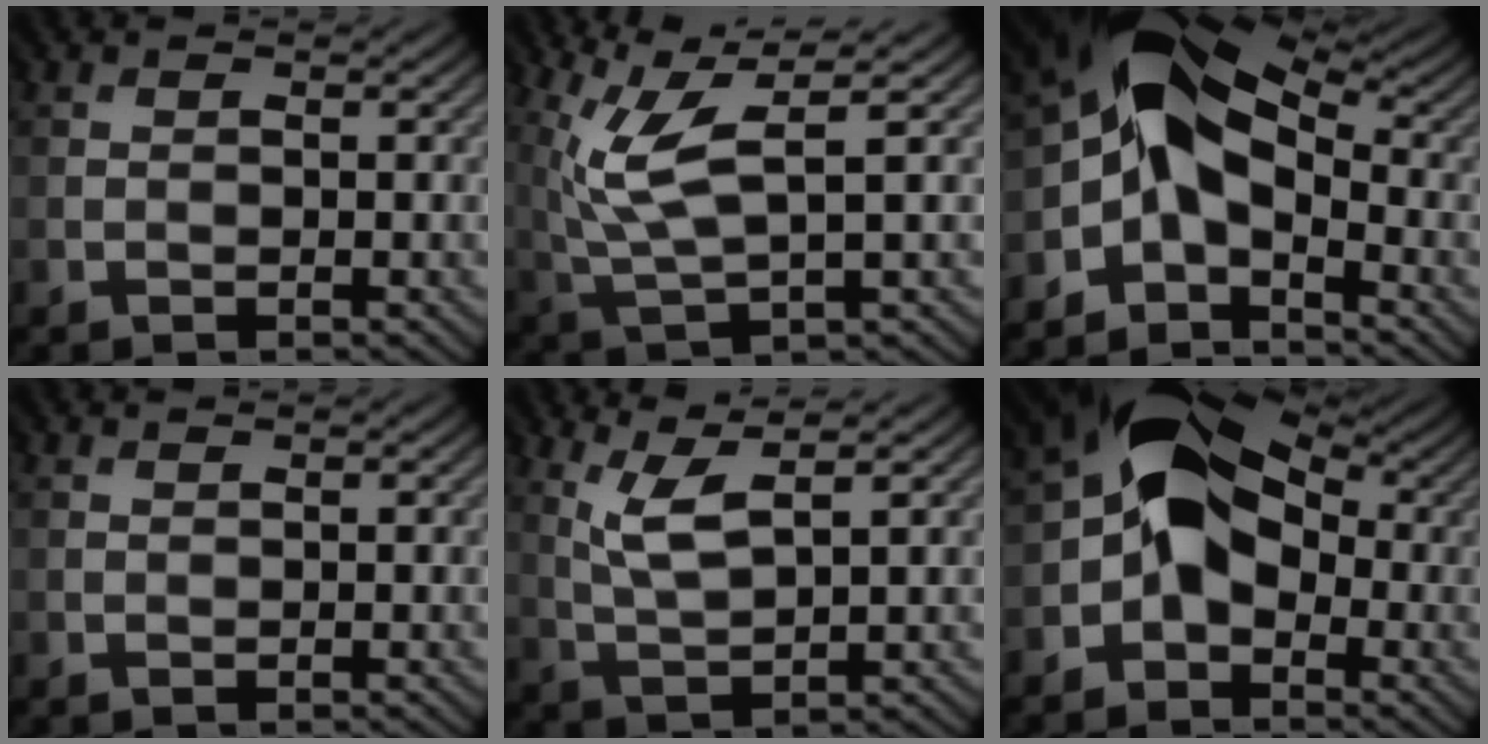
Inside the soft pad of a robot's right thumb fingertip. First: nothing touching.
{"total": 7.1, "force": [2.8, 1.7, 6.3], "torque": [-0.148, 0.012, 0.056]}
{"total": 8.9, "force": [-1.5, 5.7, 6.7], "torque": [-0.103, 0.004, -0.048]}
{"total": 0.0}
{"total": 4.4, "force": [2.8, 1.0, 3.2], "torque": [-0.083, 0.002, 0.062]}
{"total": 10.9, "force": [0.2, 7.5, 7.9], "torque": [-0.119, 0.014, -0.018]}